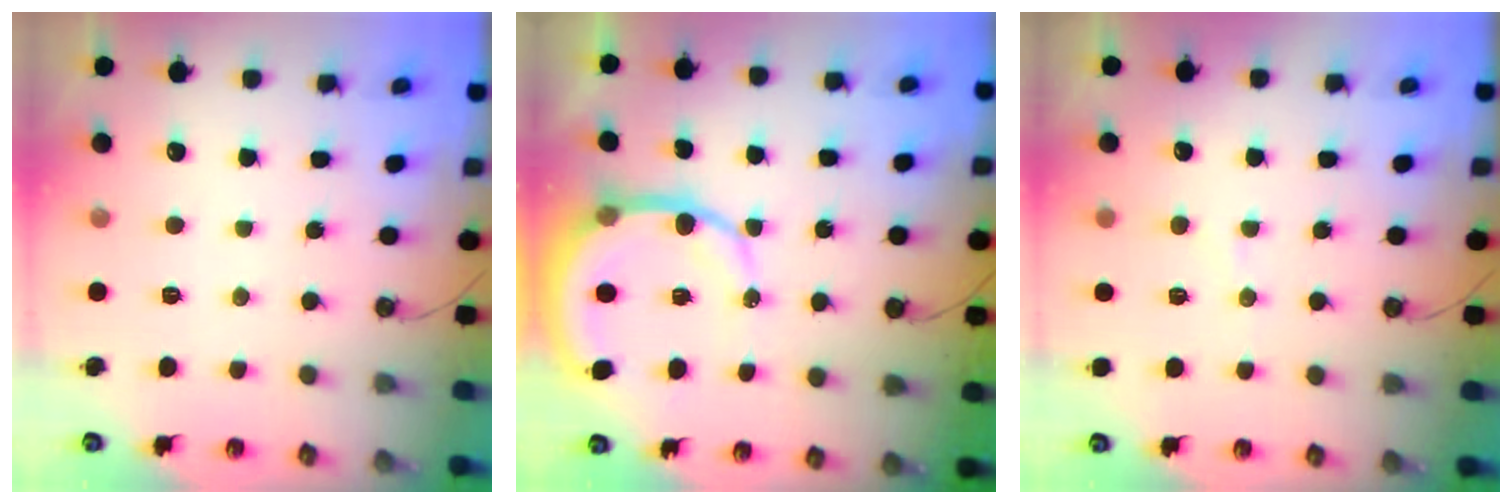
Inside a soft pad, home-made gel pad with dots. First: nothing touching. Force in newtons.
{"total": 9.3, "press": 9.1, "slide": 1.4}
{"total": 6.3, "press": 6.2, "slide": 1.4}